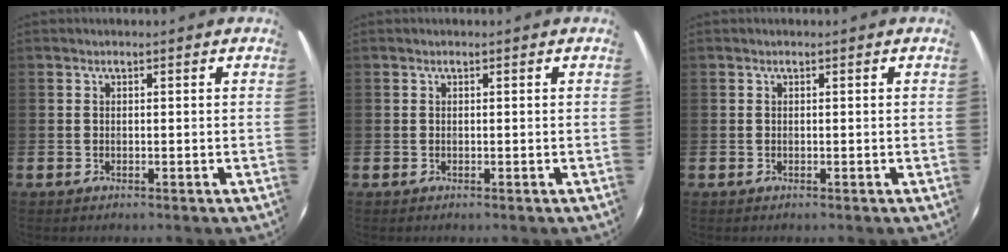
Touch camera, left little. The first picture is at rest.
{"total": 0.0}
{"total": 0.0}